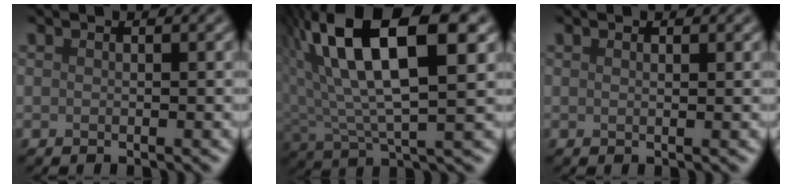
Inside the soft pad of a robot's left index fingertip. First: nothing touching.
{"total": 11.7, "force": [4.9, 3.9, 9.9], "torque": [-0.191, 0.020, 0.085]}
{"total": 0.6, "force": [0.5, 0.1, 0.4], "torque": [-0.006, 0.000, 0.007]}